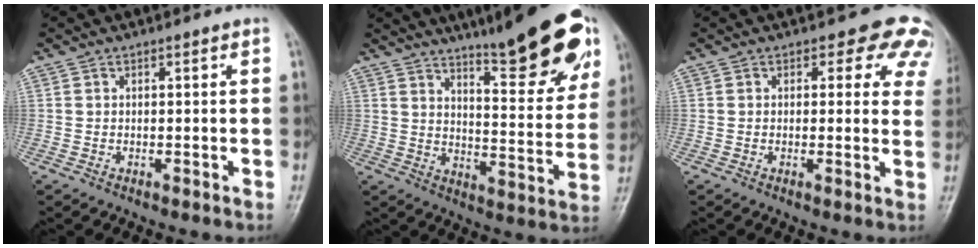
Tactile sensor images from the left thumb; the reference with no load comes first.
{"total": 20.2, "force": [13.4, 4.5, 14.5], "torque": [-0.160, -0.068, 0.189]}
{"total": 8.2, "force": [5.7, 4.7, 3.5], "torque": [0.012, -0.019, 0.038]}